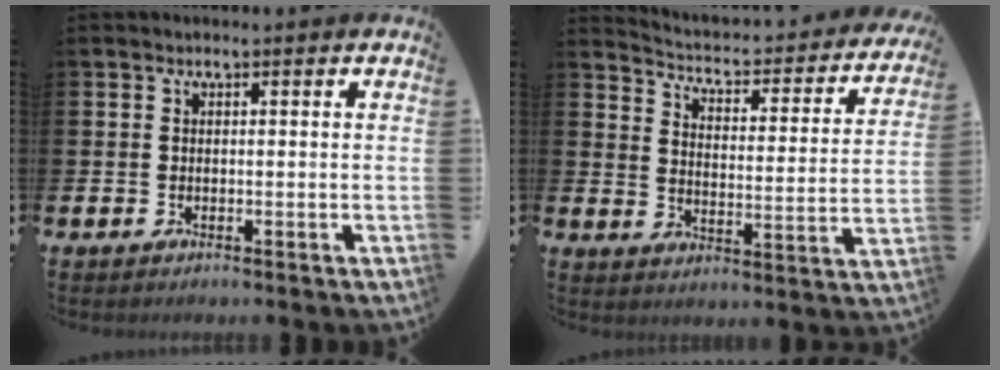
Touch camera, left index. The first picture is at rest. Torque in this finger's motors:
{"motor_torque": [0.95, -1.19, 0.19, 0.06]}